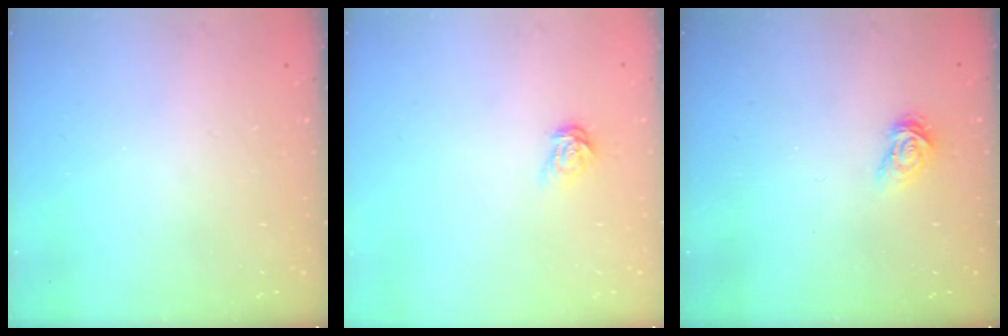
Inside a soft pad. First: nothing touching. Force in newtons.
{"total": 4.8, "press": 4.7, "slide": 0.5}
{"total": 4.9, "press": 4.8, "slide": 0.4}